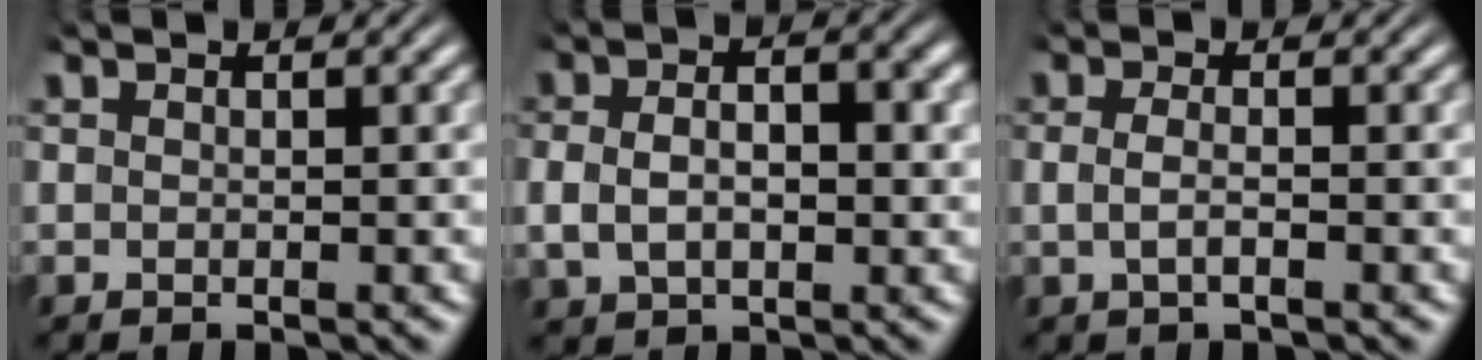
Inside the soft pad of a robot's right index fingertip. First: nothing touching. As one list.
[{"total": 4.1, "force": [-0.3, 2.6, 3.2], "torque": [-0.059, 0.000, 0.002]}, {"total": 1.7, "force": [-0.5, 0.5, 1.5], "torque": [-0.036, -0.010, -0.003]}]